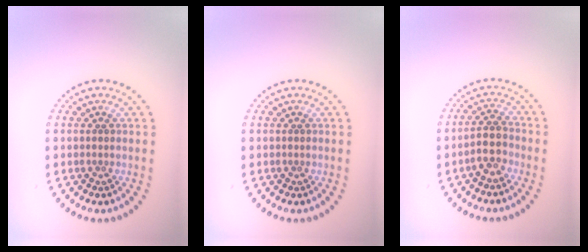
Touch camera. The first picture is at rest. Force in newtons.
{"total": 0.0}
{"total": 2.5, "press": 2.2, "slide": 1.2}